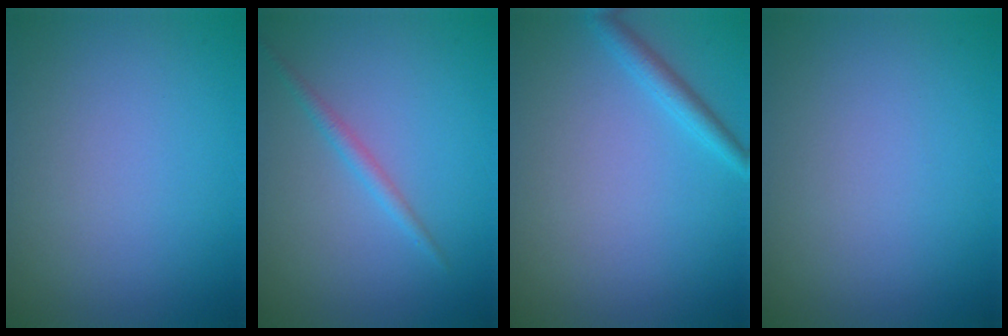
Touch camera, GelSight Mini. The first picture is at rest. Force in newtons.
{"total": 1.3, "press": 1.3, "slide": 0.1}
{"total": 1.8, "press": 1.8, "slide": 0.0}
{"total": 0.0}